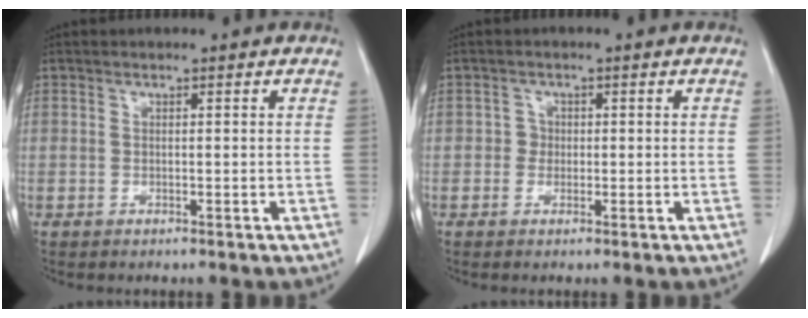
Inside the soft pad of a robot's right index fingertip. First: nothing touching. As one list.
[{"total": 1.5, "force": [0.0, 1.5, 0.2], "torque": [0.007, 0.006, -0.004]}]